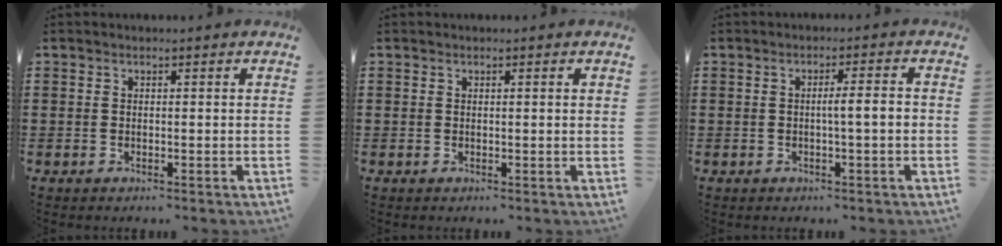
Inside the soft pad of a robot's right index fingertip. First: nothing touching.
{"total": 0.6, "force": [0.1, -0.1, 0.6], "torque": [-0.010, -0.001, 0.002]}
{"total": 3.1, "force": [-0.4, 0.1, 3.1], "torque": [-0.054, -0.003, -0.009]}